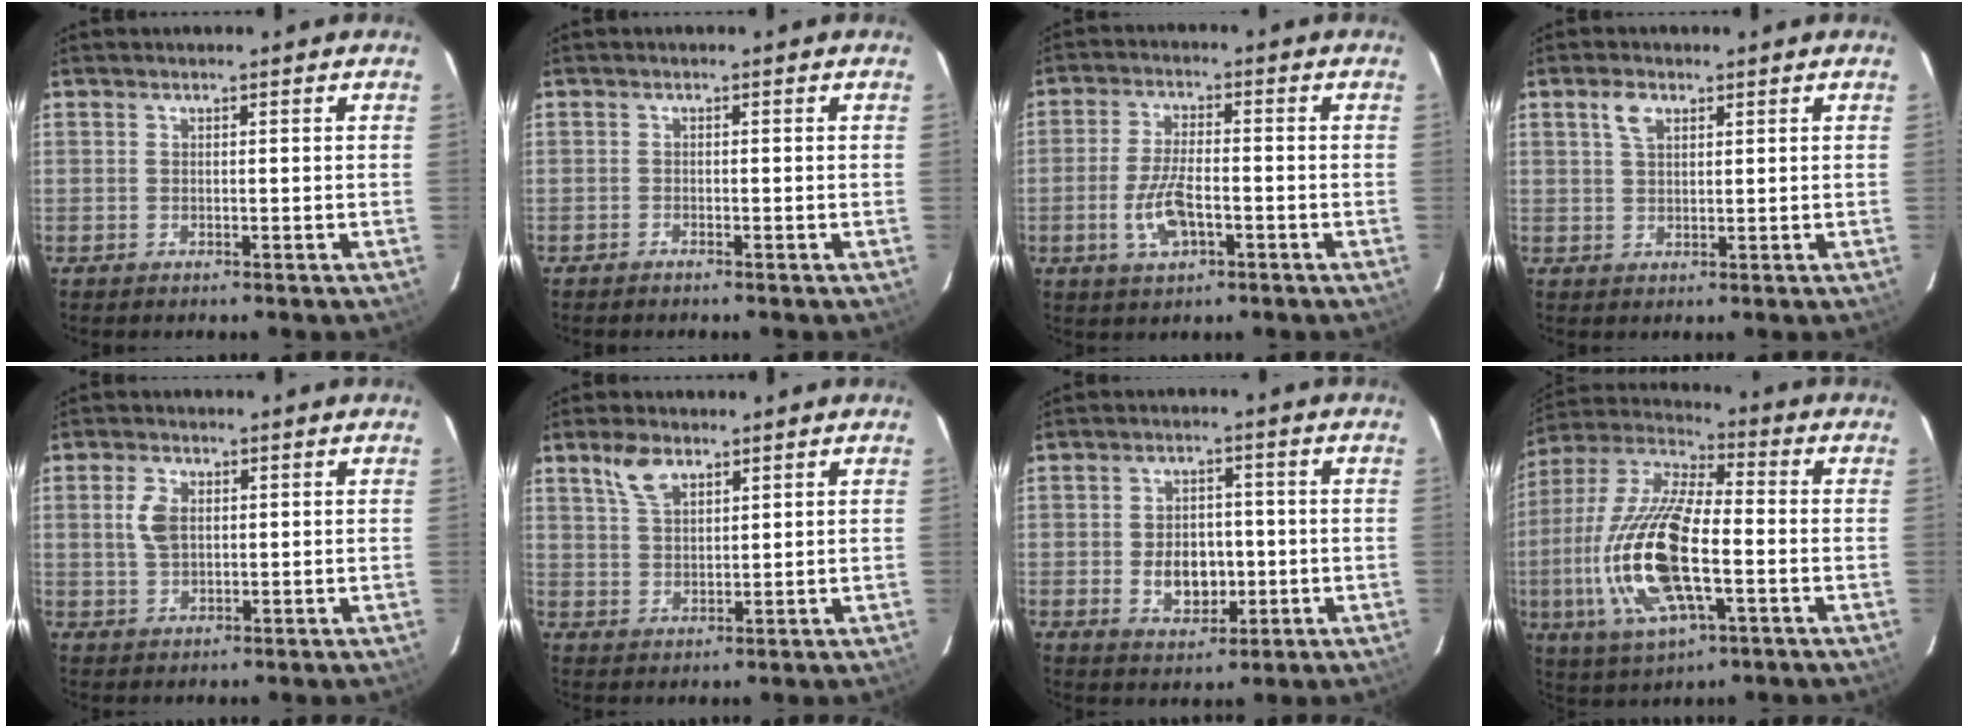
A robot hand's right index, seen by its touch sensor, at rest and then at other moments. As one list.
[{"total": 0.6, "force": [-0.6, 0.1, 0.0], "torque": [-0.006, 0.001, -0.014]}, {"total": 7.9, "force": [-2.7, 3.3, 6.6], "torque": [-0.141, -0.003, -0.049]}, {"total": 3.2, "force": [1.6, 1.9, 2.1], "torque": [-0.040, 0.007, 0.030]}, {"total": 4.8, "force": [1.0, 3.1, 3.6], "torque": [-0.073, 0.006, 0.021]}, {"total": 5.7, "force": [3.6, 2.9, 3.4], "torque": [-0.065, 0.011, 0.073]}, {"total": 6.9, "force": [-1.0, 5.3, 4.3], "torque": [-0.082, 0.002, -0.004]}, {"total": 20.8, "force": [-4.4, 8.0, 18.7], "torque": [-0.397, -0.010, -0.084]}]